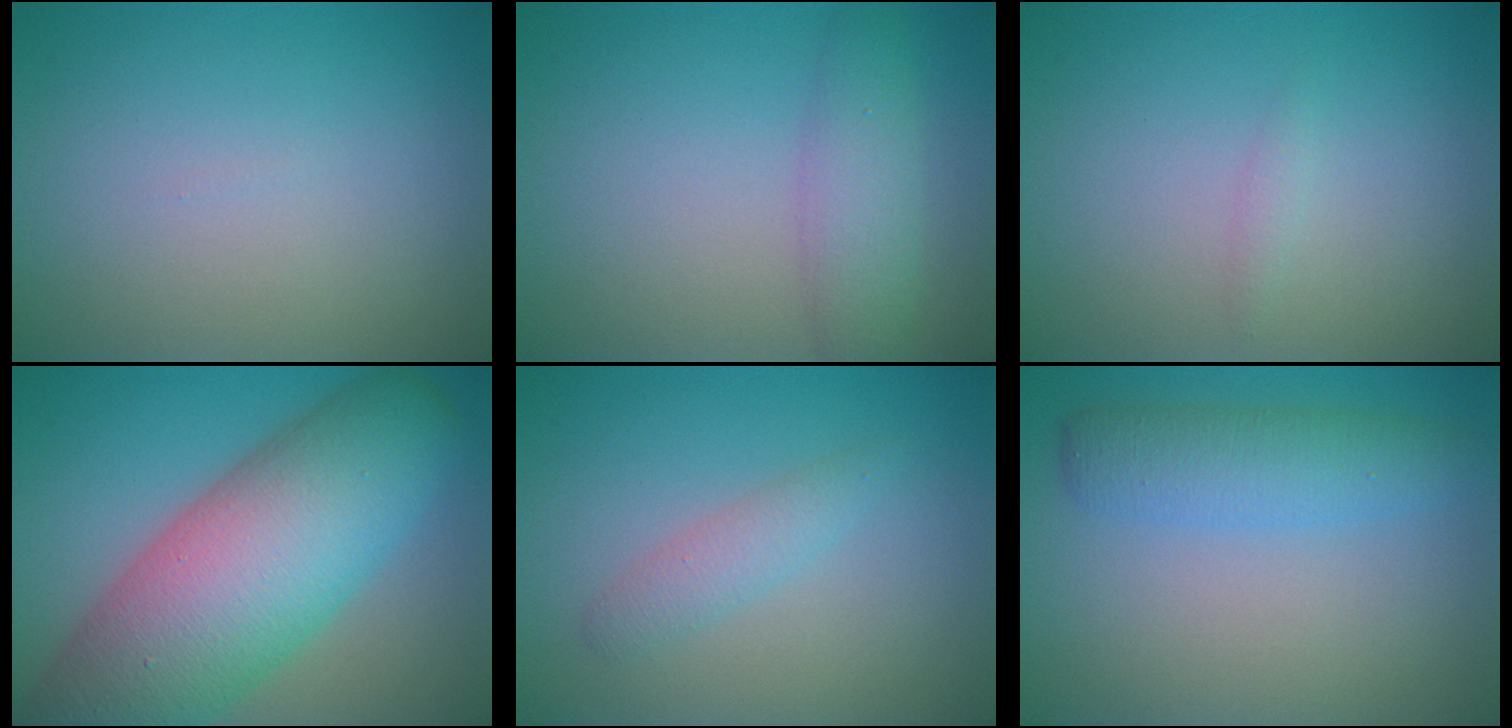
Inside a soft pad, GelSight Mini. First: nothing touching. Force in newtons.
{"total": 3.6, "press": 3.6, "slide": 0.0}
{"total": 0.6, "press": 0.6, "slide": 0.0}
{"total": 14.2, "press": 14.2, "slide": 0.5}
{"total": 1.8, "press": 1.8, "slide": 0.0}
{"total": 3.7, "press": 3.7, "slide": 0.1}